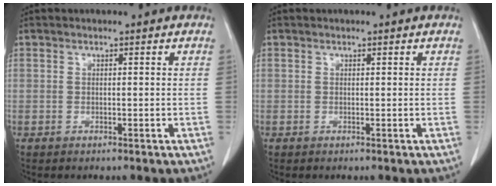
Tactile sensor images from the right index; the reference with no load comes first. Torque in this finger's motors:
{"motor_torque": [0.16, -0.18, 0.03, 0.02]}